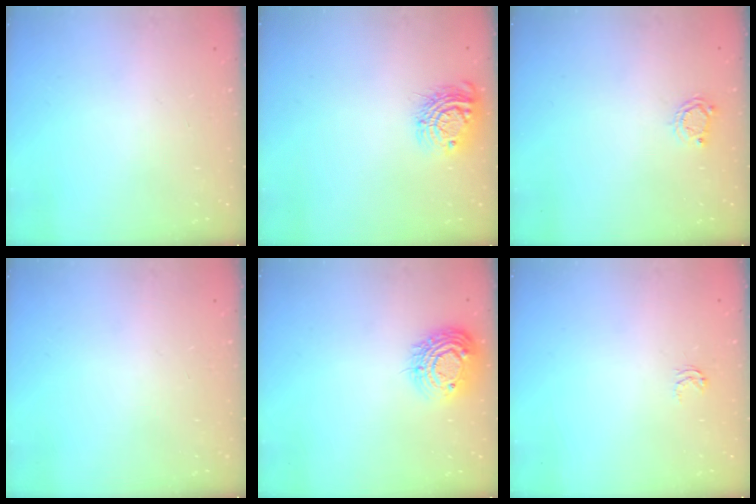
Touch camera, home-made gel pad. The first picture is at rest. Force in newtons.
{"total": 10.7, "press": 10.7, "slide": 0.4}
{"total": 4.2, "press": 4.2, "slide": 0.6}
{"total": 0.0}
{"total": 12.9, "press": 12.9, "slide": 0.9}
{"total": 2.6, "press": 2.6, "slide": 0.4}